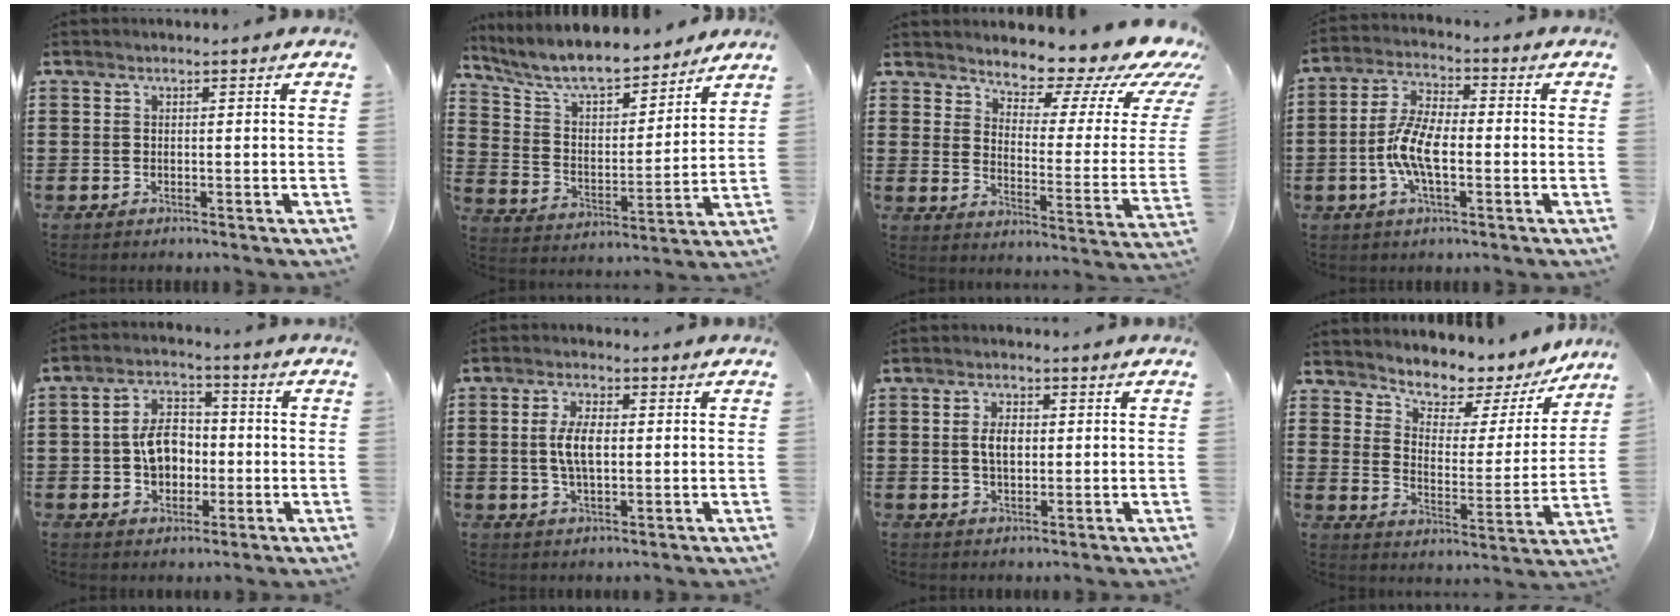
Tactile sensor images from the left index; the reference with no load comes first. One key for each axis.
{"total": 8.4, "fx": 7.6, "fy": 1.3, "fz": 3.3, "tx": -0.095, "ty": -0.044, "tz": 0.133}
{"total": 7.6, "fx": 6.7, "fy": 2.5, "fz": 2.5, "tx": -0.045, "ty": -0.062, "tz": 0.109}
{"total": 7.8, "fx": -1.8, "fy": 3.2, "fz": 6.9, "tx": -0.165, "ty": -0.009, "tz": -0.041}
{"total": 7.4, "fx": -0.5, "fy": 5.4, "fz": 5.1, "tx": -0.109, "ty": 0.011, "tz": -0.015}
{"total": 5.6, "fx": 0.3, "fy": 2.5, "fz": 5.1, "tx": -0.112, "ty": 0.004, "tz": -0.001}
{"total": 3.6, "fx": 0.4, "fy": 2.0, "fz": 2.9, "tx": -0.053, "ty": 0.006, "tz": 0.005}
{"total": 5.1, "fx": 4.7, "fy": 1.7, "fz": 0.4, "tx": -0.027, "ty": -0.048, "tz": 0.073}